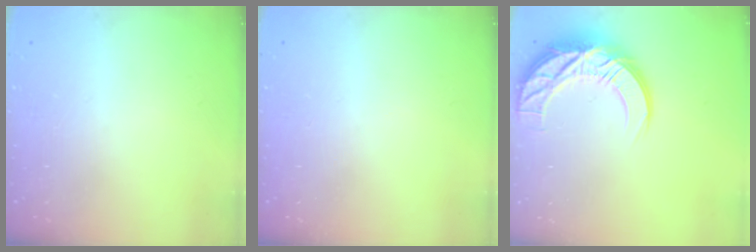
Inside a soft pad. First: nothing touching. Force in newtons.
{"total": 0.0}
{"total": 13.7, "press": 13.7, "slide": 0.9}